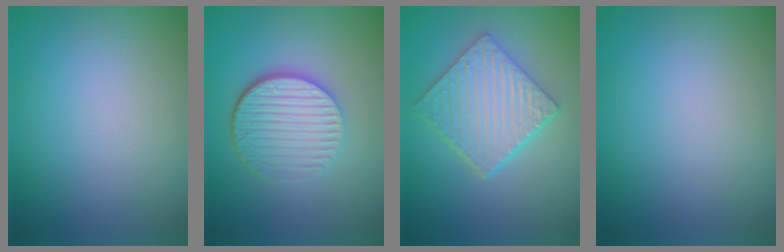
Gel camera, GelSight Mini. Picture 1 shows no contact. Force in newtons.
{"total": 5.7, "press": 4.0, "slide": 4.0}
{"total": 5.8, "press": 4.6, "slide": 3.5}
{"total": 0.0}